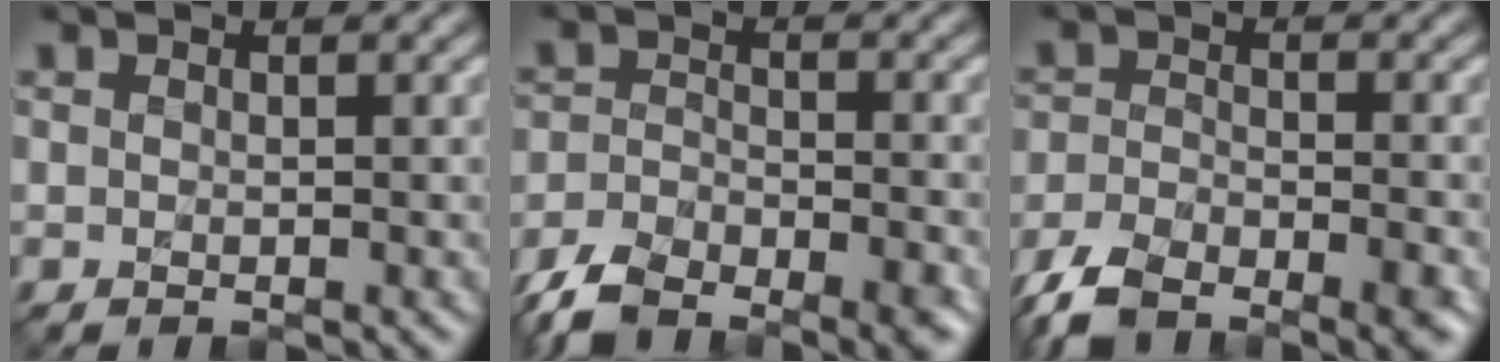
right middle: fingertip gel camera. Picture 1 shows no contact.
{"total": 7.9, "force": [-6.3, 2.8, 3.8], "torque": [-0.065, -0.022, -0.110]}
{"total": 7.8, "force": [-5.9, 2.9, 4.2], "torque": [-0.072, -0.028, -0.105]}